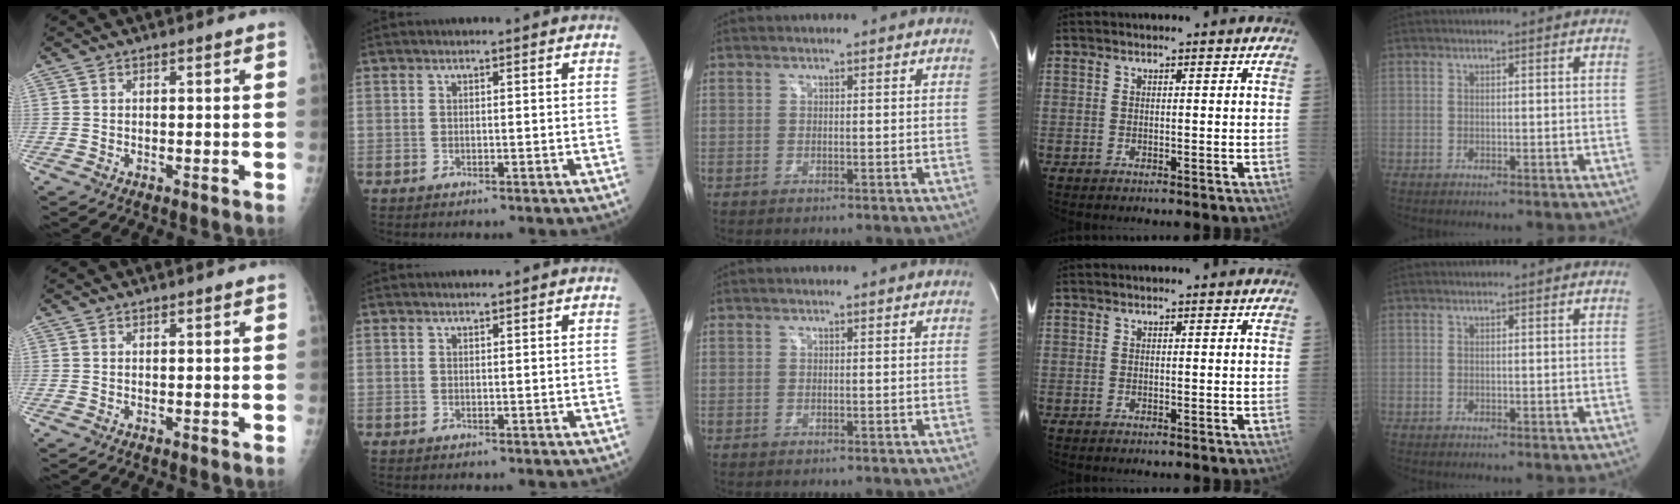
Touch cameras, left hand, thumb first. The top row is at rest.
{"thumb": {"total": 0.5, "force": [0.5, 0.0, 0.0], "torque": [-0.003, -0.003, 0.008]}, "index": {"total": 0.6, "force": [0.6, -0.1, 0.1], "torque": [-0.006, 0.000, 0.011]}}